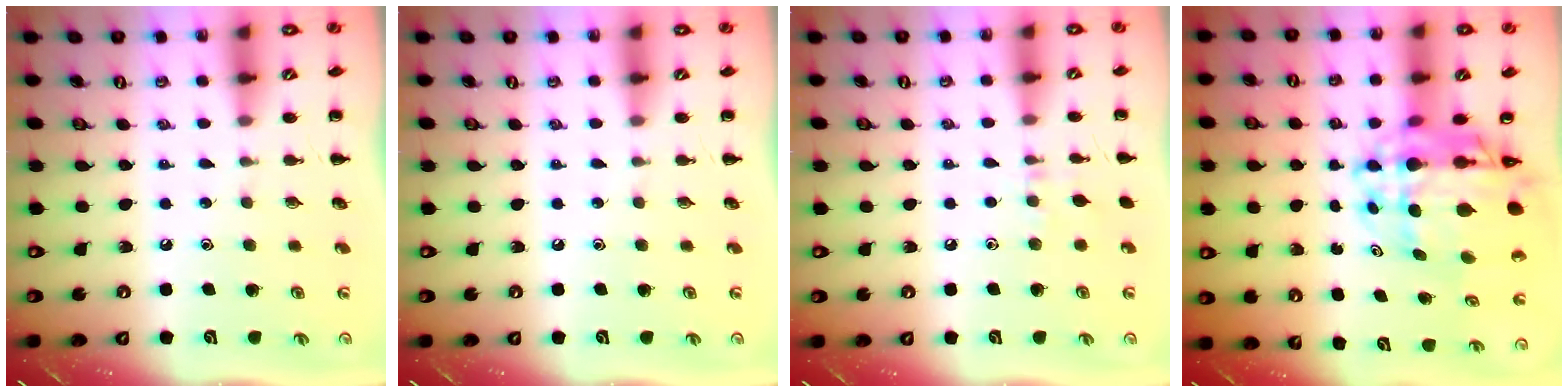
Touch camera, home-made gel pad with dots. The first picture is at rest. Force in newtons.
{"total": 0.0}
{"total": 5.9, "press": 5.8, "slide": 1.2}
{"total": 11.8, "press": 11.1, "slide": 3.8}